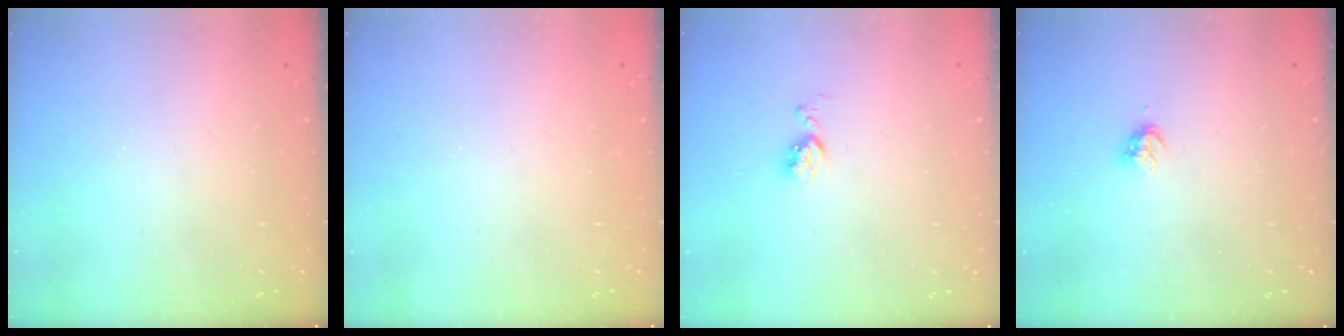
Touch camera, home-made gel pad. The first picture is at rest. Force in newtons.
{"total": 0.0}
{"total": 4.9, "press": 4.9, "slide": 0.5}
{"total": 3.6, "press": 3.6, "slide": 0.7}